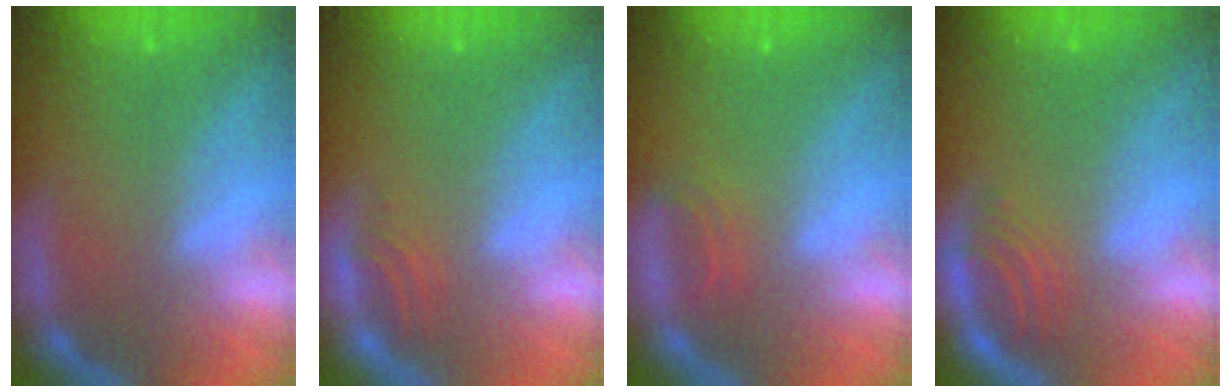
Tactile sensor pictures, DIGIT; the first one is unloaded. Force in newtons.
{"total": 1.5}
{"total": 1.4}
{"total": 2.9}